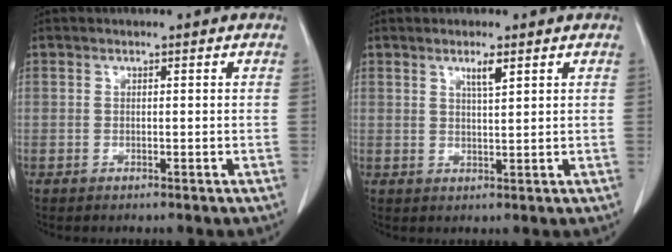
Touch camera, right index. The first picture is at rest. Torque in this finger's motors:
{"motor_torque": [0.18, 0.11, 0.05, 0.02]}